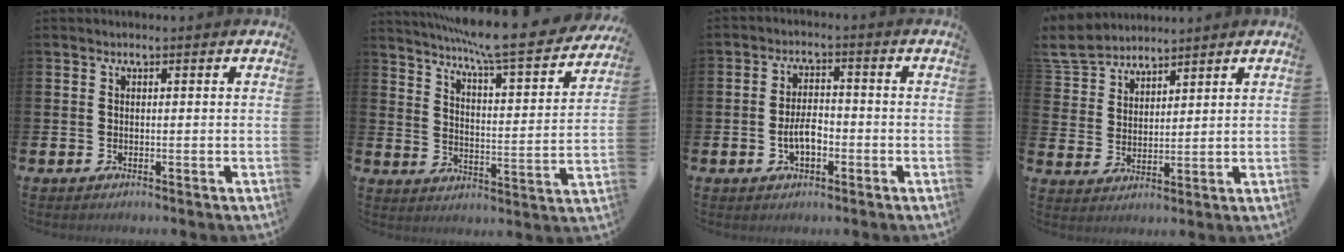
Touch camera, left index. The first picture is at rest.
{"total": 9.0, "force": [8.1, 0.1, 3.9], "torque": [-0.094, -0.062, 0.134]}
{"total": 3.9, "force": [-1.2, 2.1, 3.1], "torque": [-0.056, 0.007, -0.023]}
{"total": 5.5, "force": [5.2, 1.8, 0.3], "torque": [-0.033, -0.022, 0.096]}